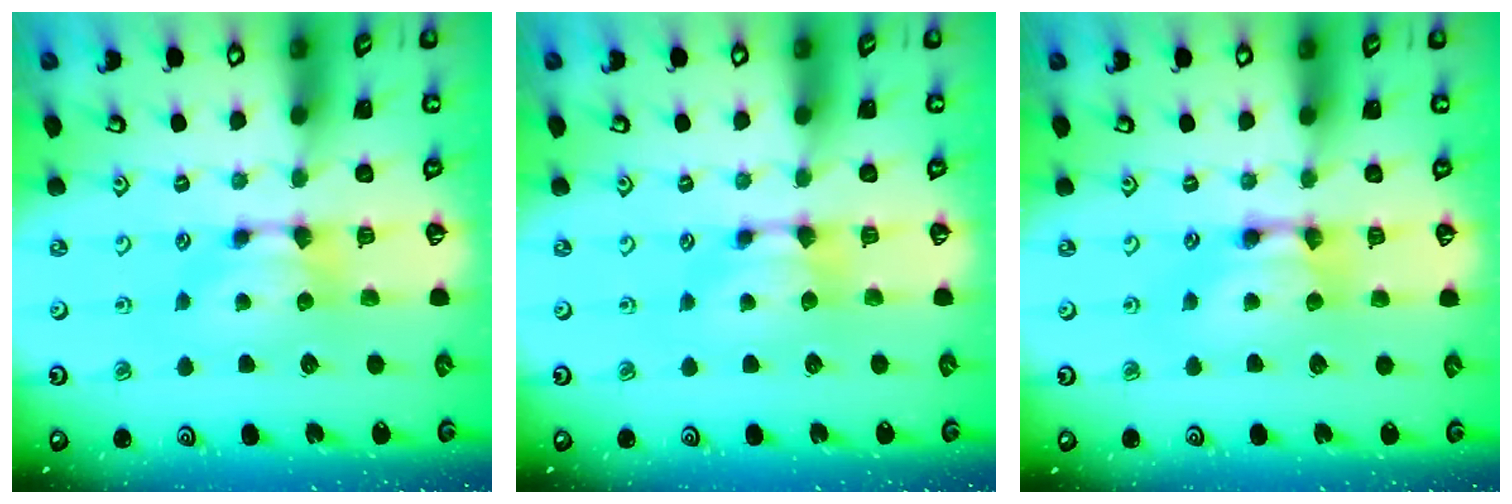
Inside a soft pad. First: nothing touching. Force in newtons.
{"total": 0.0}
{"total": 2.5, "press": 2.5, "slide": 0.1}